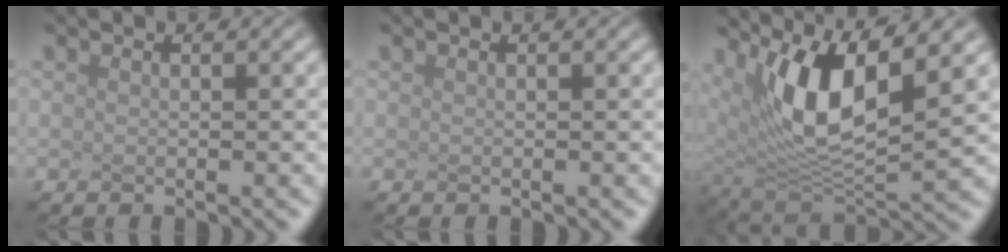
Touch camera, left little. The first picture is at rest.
{"total": 0.0}
{"total": 6.5, "force": [1.7, 2.0, 5.9], "torque": [-0.145, -0.027, 0.078]}